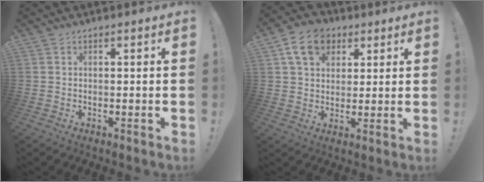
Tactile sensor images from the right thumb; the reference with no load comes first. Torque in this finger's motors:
{"motor_torque": [0.94, 0.90, 0.33, 0.11, 0.01]}